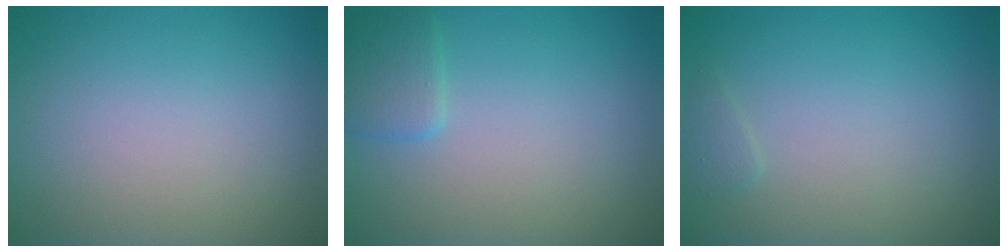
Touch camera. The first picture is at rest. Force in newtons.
{"total": 1.8, "press": 1.8, "slide": 0.1}
{"total": 0.7, "press": 0.7, "slide": 0.1}